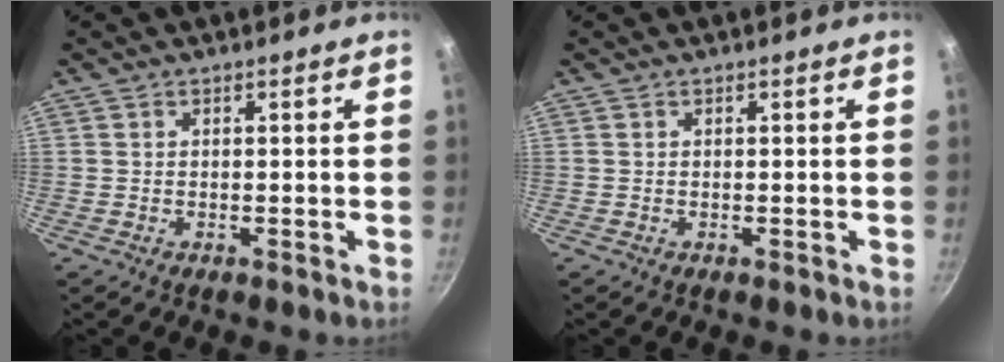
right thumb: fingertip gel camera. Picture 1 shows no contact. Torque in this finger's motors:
{"motor_torque": [0.21, 0.04, 0.31, -0.11, -0.02]}